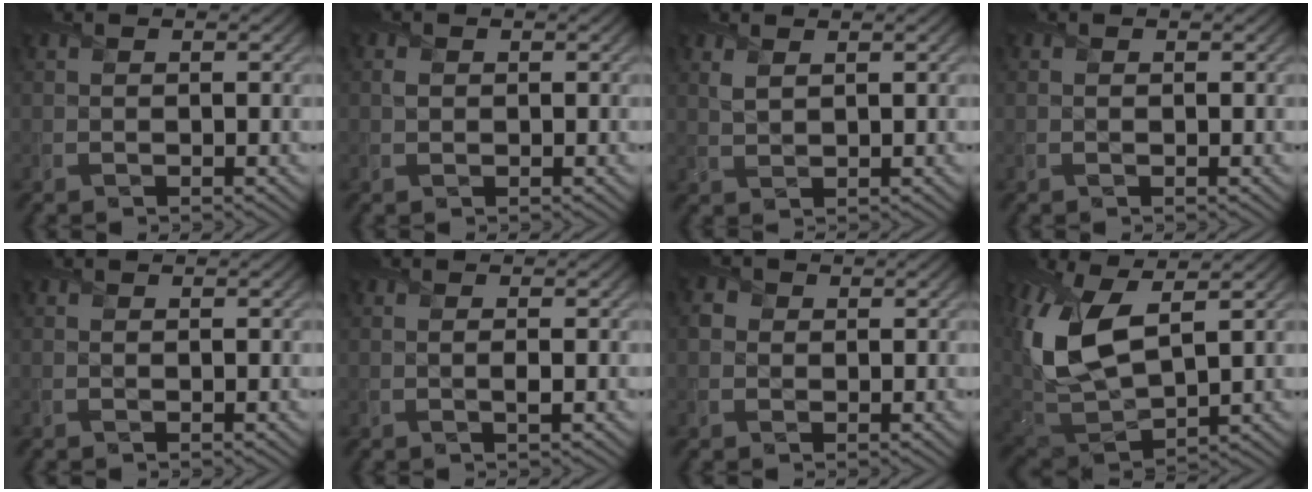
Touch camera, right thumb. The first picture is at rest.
{"total": 0.6, "force": [0.1, 0.5, 0.2], "torque": [-0.005, -0.003, 0.003]}
{"total": 1.5, "force": [1.1, 0.5, 0.9], "torque": [-0.027, -0.003, 0.028]}
{"total": 0.0}
{"total": 0.0}
{"total": 0.6, "force": [-0.2, 0.1, 0.6], "torque": [-0.009, -0.001, -0.004]}
{"total": 1.3, "force": [0.0, 1.3, 0.1], "torque": [0.000, -0.002, 0.001]}
{"total": 13.8, "force": [4.5, 7.0, 11.1], "torque": [-0.275, -0.002, 0.095]}